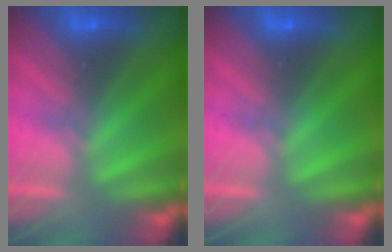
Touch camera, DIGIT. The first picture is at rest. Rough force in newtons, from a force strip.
{"total": 0.0}